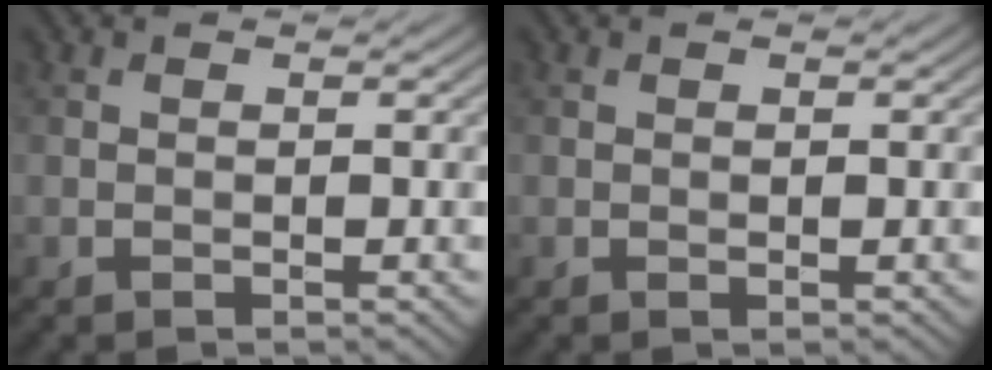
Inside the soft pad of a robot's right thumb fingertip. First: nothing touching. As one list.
[{"total": 0.0}]